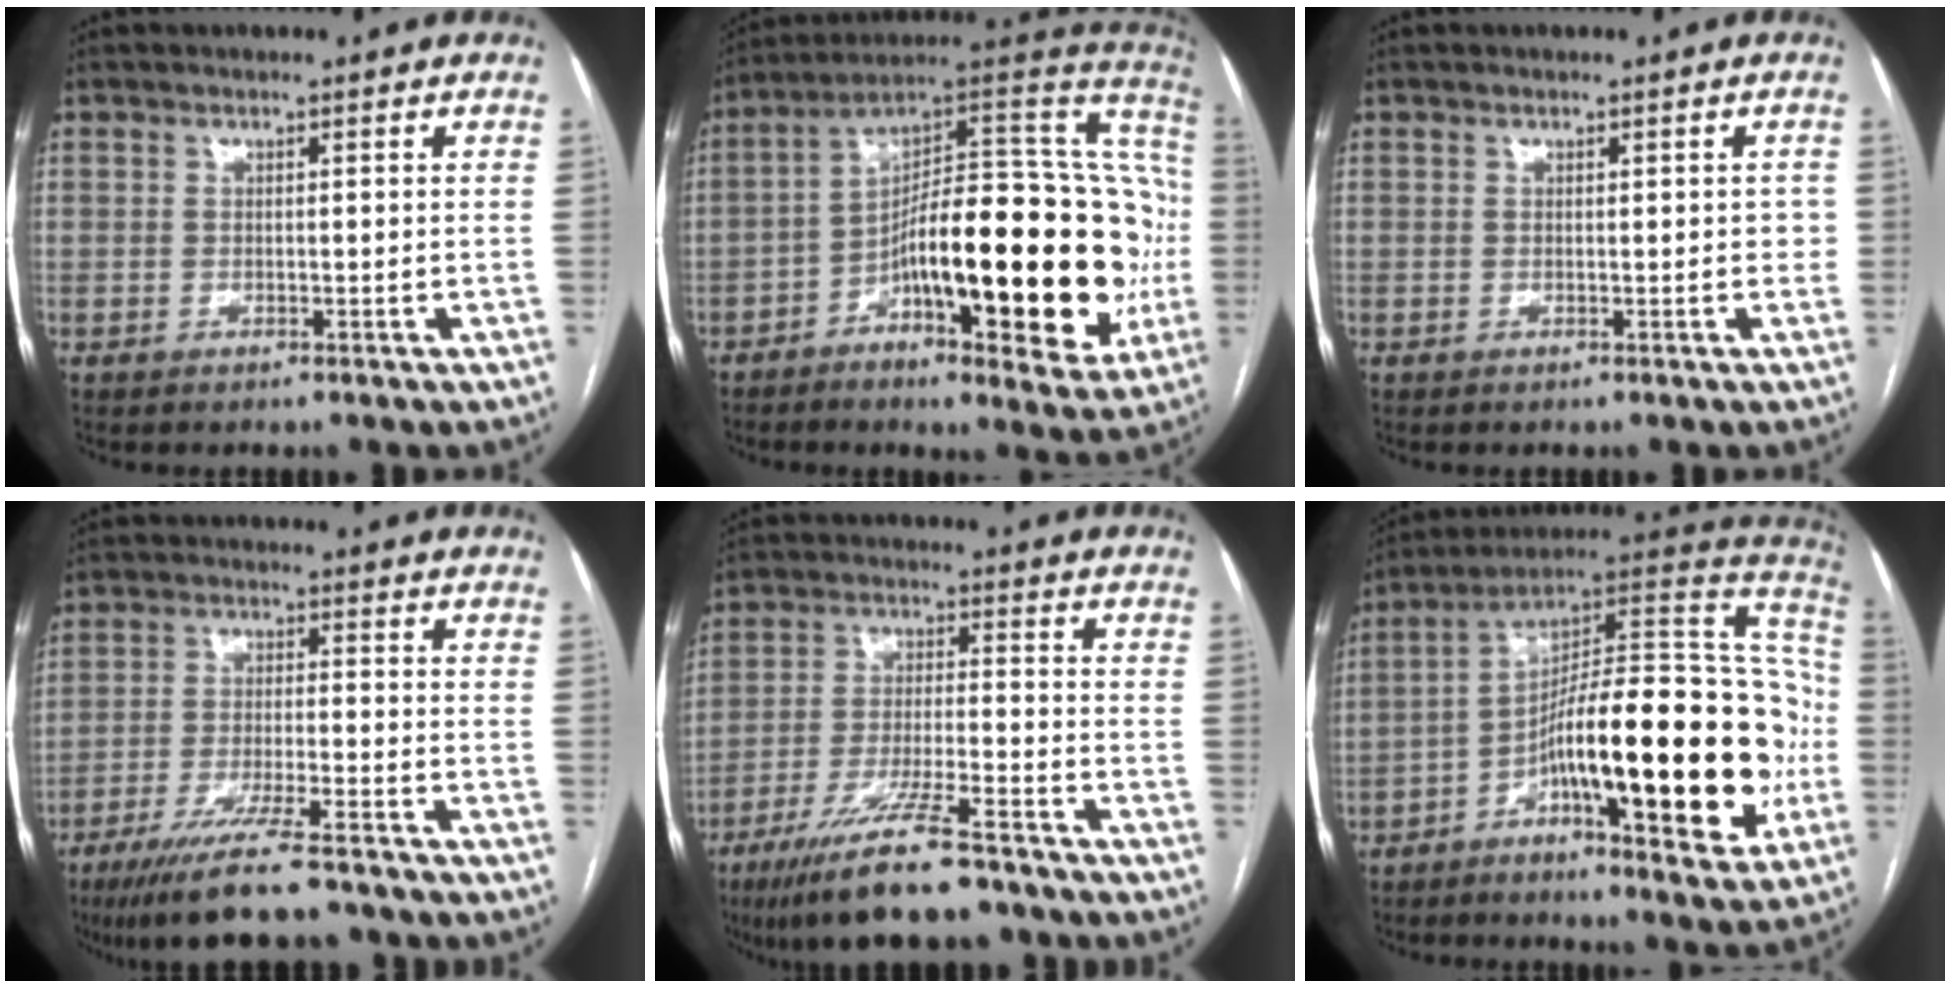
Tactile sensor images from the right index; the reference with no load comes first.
{"total": 29.6, "force": [-5.8, 8.5, 27.8], "torque": [-0.351, 0.025, -0.077]}
{"total": 1.5, "force": [0.1, 0.9, 1.2], "torque": [-0.011, 0.009, 0.002]}
{"total": 13.0, "force": [-10.4, 1.1, 7.7], "torque": [-0.131, -0.034, -0.169]}
{"total": 14.3, "force": [-10.8, 1.7, 9.1], "torque": [-0.174, -0.033, -0.185]}
{"total": 26.9, "force": [-6.3, 5.9, 25.5], "torque": [-0.342, 0.024, -0.091]}